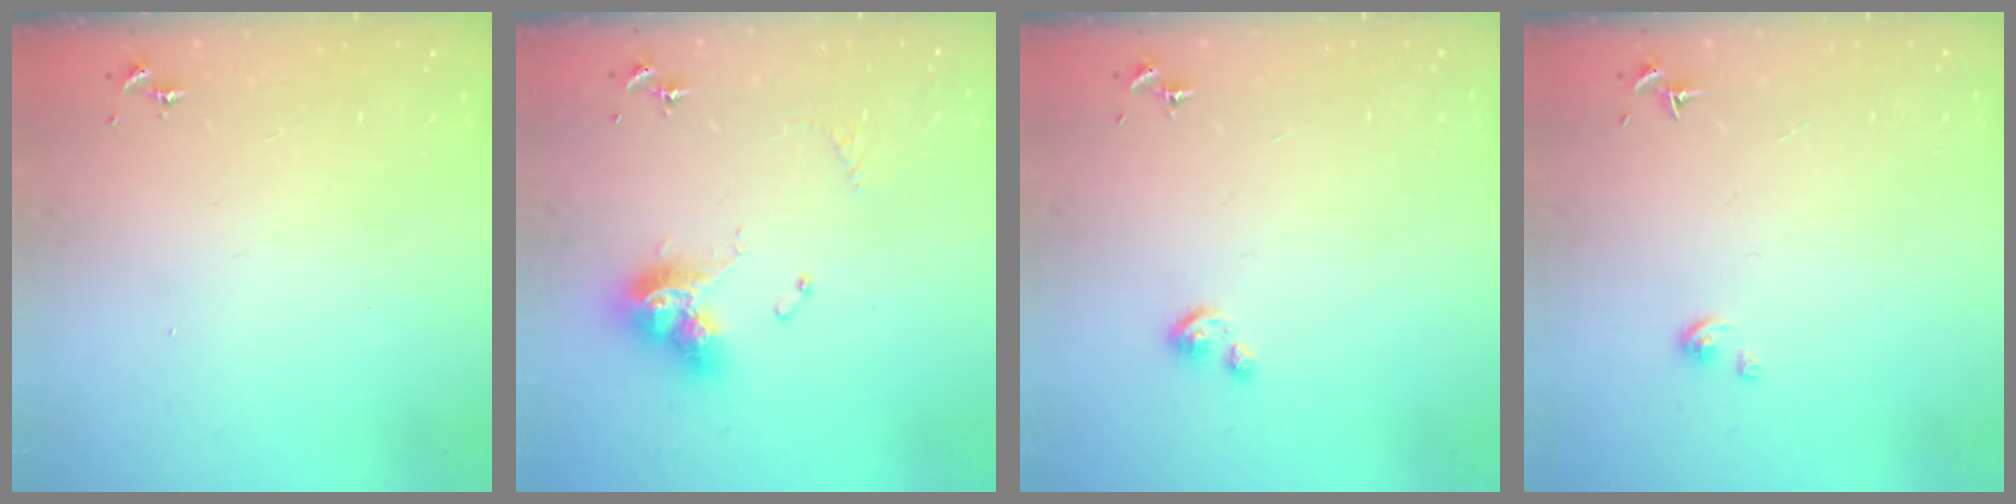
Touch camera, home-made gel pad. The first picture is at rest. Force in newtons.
{"total": 12.6, "press": 12.6, "slide": 1.1}
{"total": 2.4, "press": 2.4, "slide": 0.2}
{"total": 2.1, "press": 2.1, "slide": 0.2}